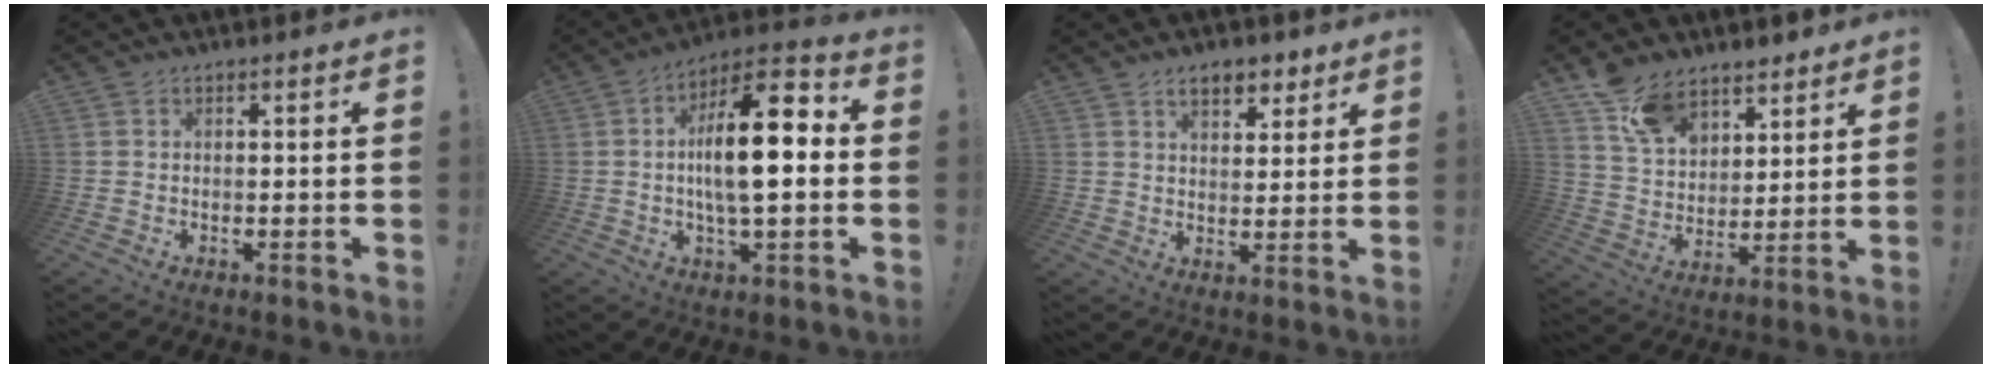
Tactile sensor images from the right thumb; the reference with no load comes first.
{"total": 16.2, "force": [0.2, 5.7, 15.1], "torque": [-0.249, 0.006, -0.006]}
{"total": 7.3, "force": [4.7, 4.1, 3.8], "torque": [-0.048, -0.019, 0.082]}
{"total": 12.4, "force": [9.1, 7.3, 4.1], "torque": [-0.081, -0.053, 0.178]}